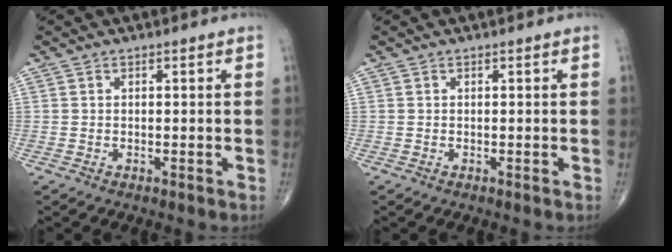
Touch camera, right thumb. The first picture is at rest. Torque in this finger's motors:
{"motor_torque": [0.16, 0.04, 0.13, 0.05, -0.02]}